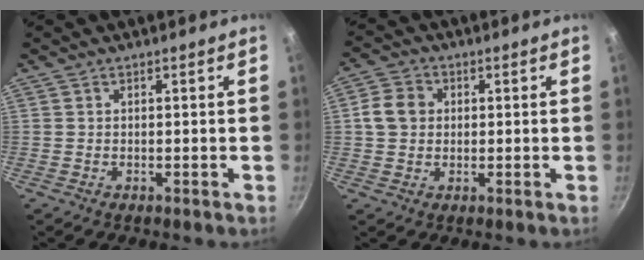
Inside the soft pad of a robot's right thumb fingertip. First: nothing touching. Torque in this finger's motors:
{"motor_torque": [-0.19, 0.20, 0.00, -0.01, 0.03]}